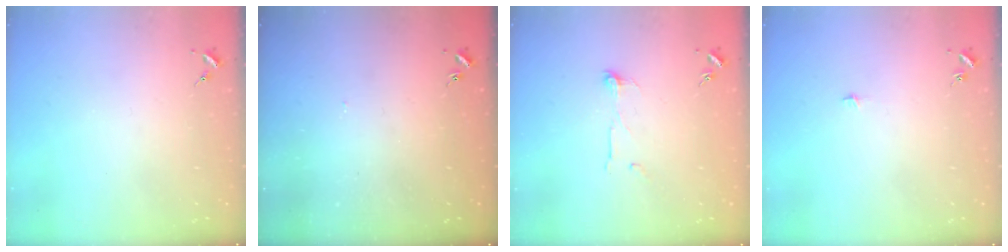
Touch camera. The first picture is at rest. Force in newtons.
{"total": 1.2, "press": 1.1, "slide": 0.1}
{"total": 4.9, "press": 4.8, "slide": 0.4}
{"total": 2.6, "press": 2.6, "slide": 0.2}